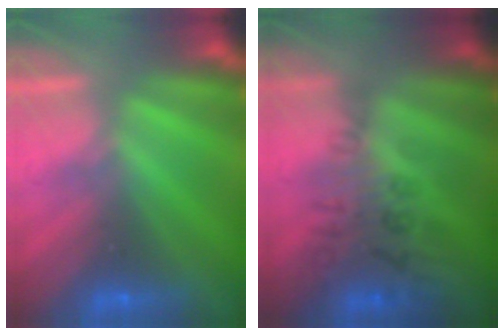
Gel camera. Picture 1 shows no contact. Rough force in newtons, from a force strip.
{"total": 2.9}